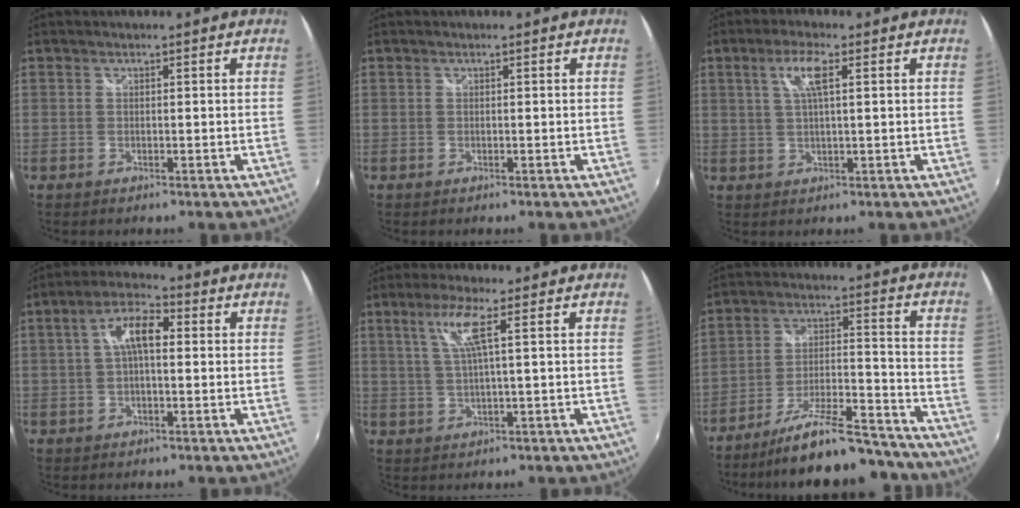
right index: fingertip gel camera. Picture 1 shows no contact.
{"total": 0.0}
{"total": 5.0, "force": [1.7, 0.8, 4.7], "torque": [-0.091, 0.004, 0.031]}
{"total": 7.2, "force": [0.9, 2.9, 6.5], "torque": [-0.125, 0.021, 0.013]}
{"total": 5.4, "force": [2.0, -0.5, 5.0], "torque": [-0.097, 0.001, 0.043]}
{"total": 19.2, "force": [-16.8, 3.7, 8.4], "torque": [-0.151, -0.002, -0.245]}